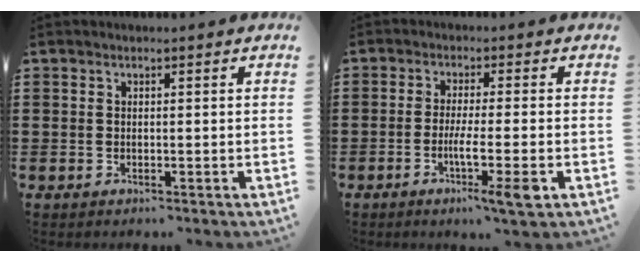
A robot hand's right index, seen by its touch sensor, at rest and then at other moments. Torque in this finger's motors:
{"motor_torque": [1.08, 1.05, 0.37, 0.13]}